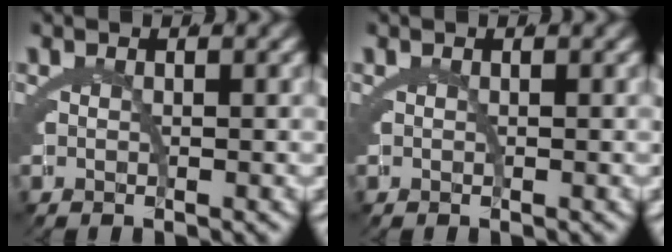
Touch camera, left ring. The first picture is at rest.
{"total": 0.0}